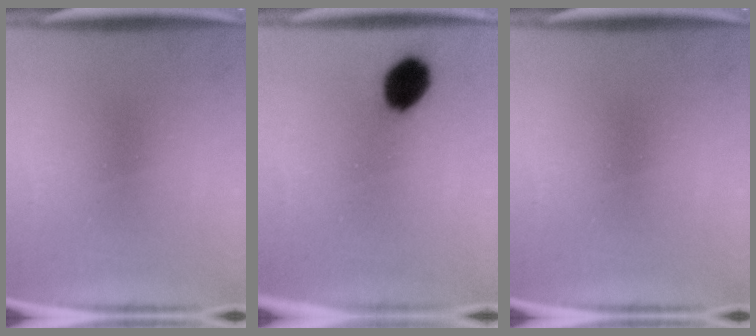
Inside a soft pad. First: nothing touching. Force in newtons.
{"total": 8.2}
{"total": 0.0}